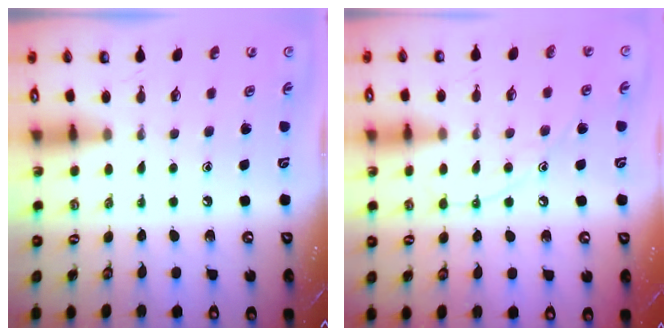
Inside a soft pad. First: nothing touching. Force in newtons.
{"total": 9.0, "press": 9.0, "slide": 0.8}